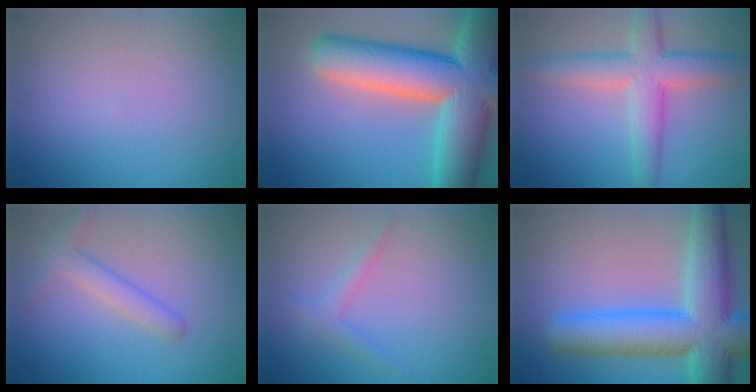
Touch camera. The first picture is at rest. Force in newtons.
{"total": 14.1, "press": 14.1, "slide": 0.9}
{"total": 5.7, "press": 5.7, "slide": 0.2}
{"total": 2.5, "press": 2.5, "slide": 0.2}
{"total": 1.4, "press": 1.4, "slide": 0.1}
{"total": 11.1, "press": 11.1, "slide": 0.4}